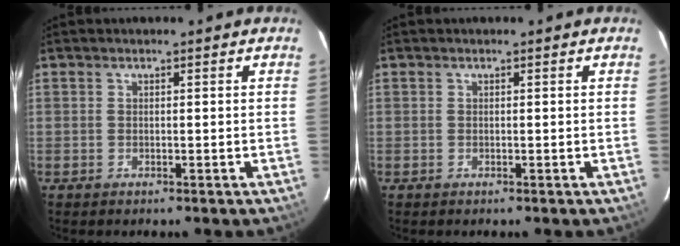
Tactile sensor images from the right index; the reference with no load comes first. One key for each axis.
{"total": 0.0}